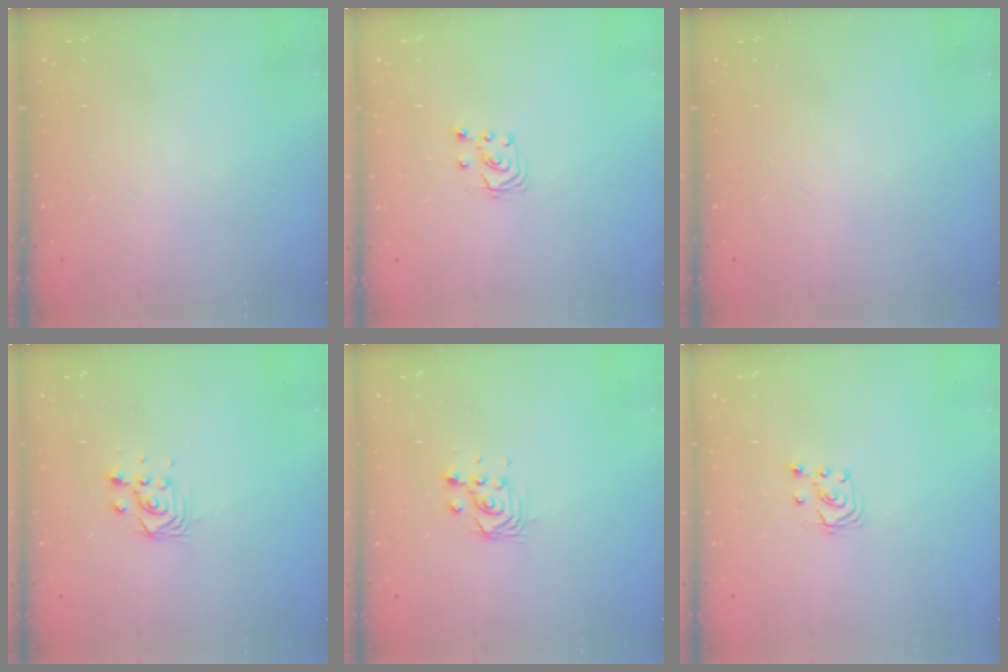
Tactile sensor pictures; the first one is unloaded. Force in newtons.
{"total": 3.5, "press": 3.5, "slide": 0.4}
{"total": 0.0}
{"total": 2.8, "press": 2.8, "slide": 0.2}
{"total": 2.8, "press": 2.8, "slide": 0.2}
{"total": 3.5, "press": 3.5, "slide": 0.4}